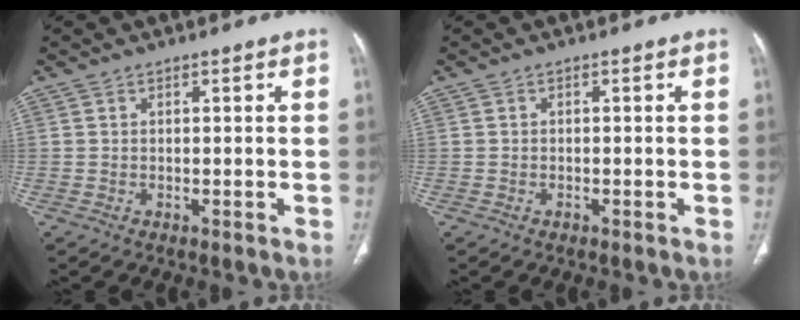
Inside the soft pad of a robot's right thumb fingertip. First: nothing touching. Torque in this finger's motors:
{"motor_torque": [0.06, 0.22, -0.31, 0.15, 0.09]}